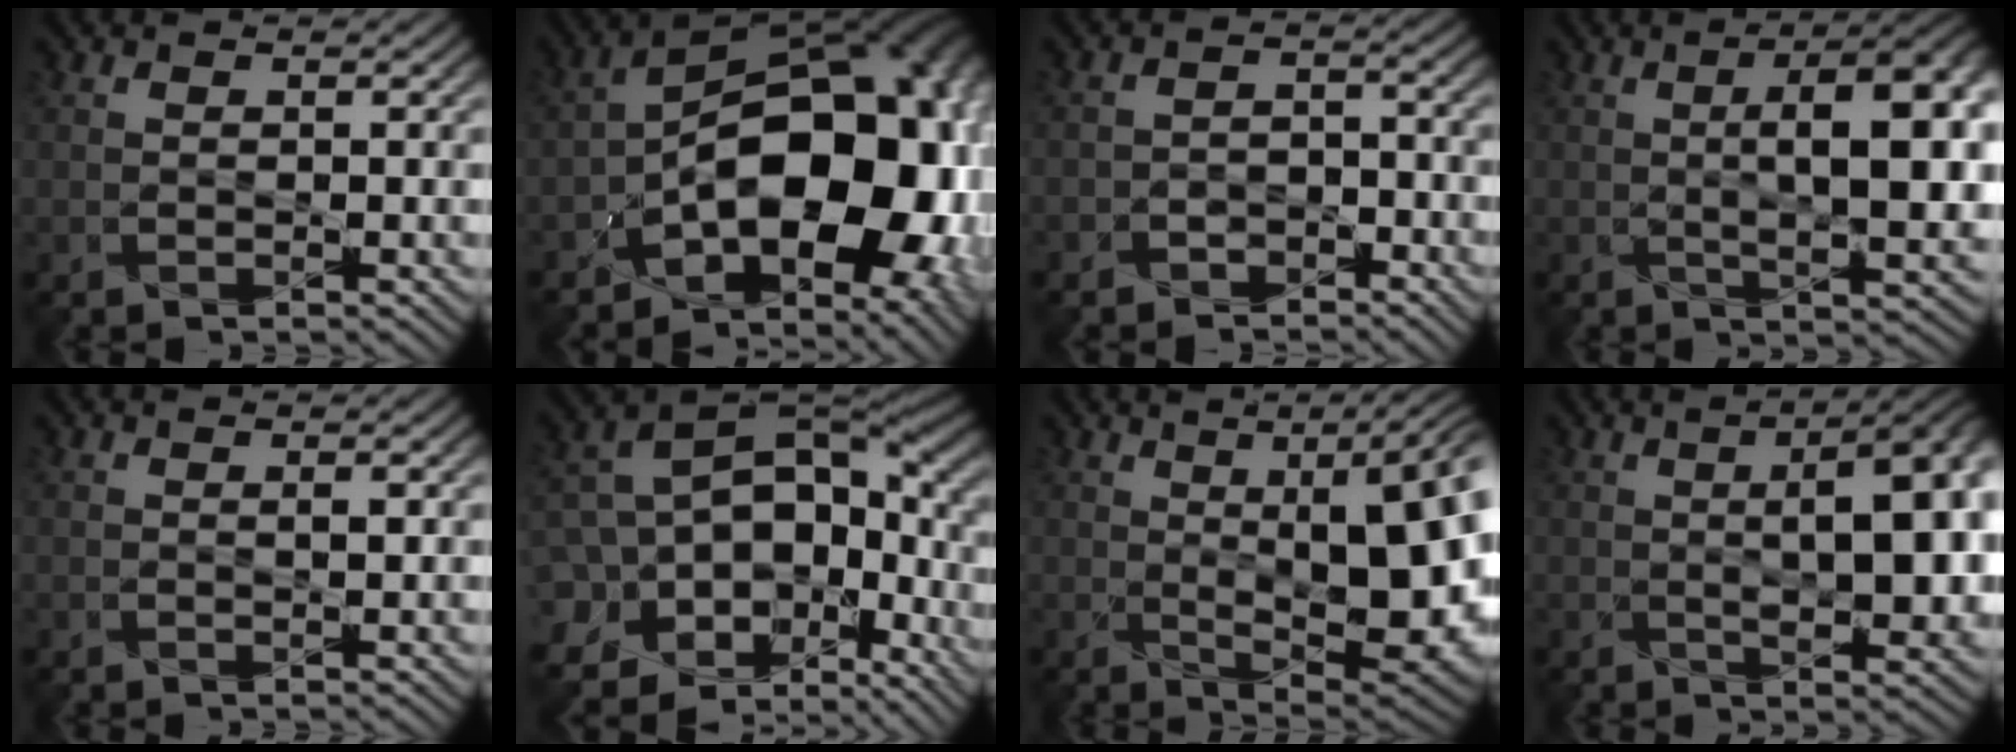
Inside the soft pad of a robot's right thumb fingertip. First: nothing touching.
{"total": 20.0, "force": [-6.1, 11.4, 15.3], "torque": [-0.193, -0.008, -0.087]}
{"total": 3.4, "force": [-2.7, 1.9, 0.8], "torque": [-0.008, 0.003, -0.053]}
{"total": 11.4, "force": [0.9, 3.9, 10.7], "torque": [-0.147, 0.010, 0.010]}
{"total": 0.6, "force": [0.3, 0.1, 0.6], "torque": [-0.009, -0.001, 0.004]}
{"total": 16.7, "force": [-2.1, 11.4, 12.0], "torque": [-0.235, -0.036, 0.002]}
{"total": 15.7, "force": [1.6, 6.2, 14.4], "torque": [-0.189, 0.008, 0.031]}
{"total": 10.3, "force": [0.8, 4.0, 9.4], "torque": [-0.121, 0.016, 0.007]}